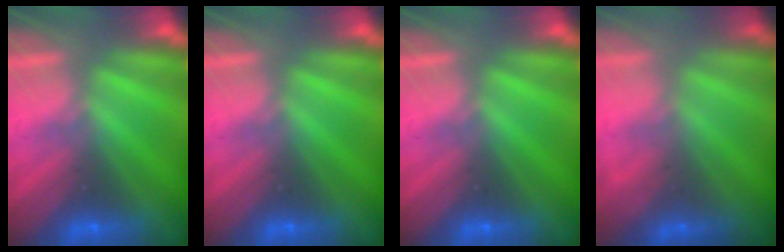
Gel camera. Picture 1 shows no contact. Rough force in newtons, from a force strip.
{"total": 0.0}
{"total": 0.0}
{"total": 1.7}